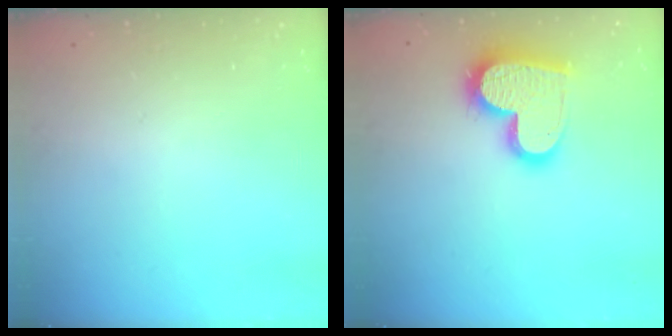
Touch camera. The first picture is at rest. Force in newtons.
{"total": 18.9, "press": 18.9, "slide": 1.5}